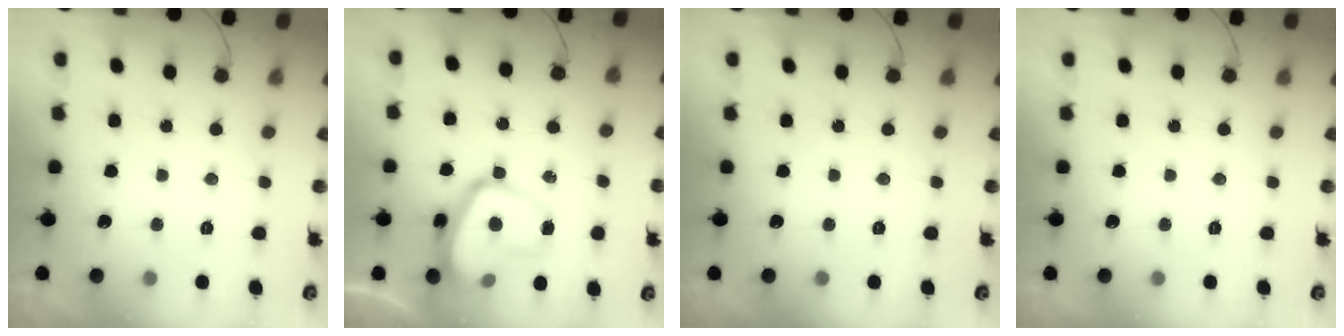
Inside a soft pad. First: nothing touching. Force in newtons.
{"total": 14.8, "press": 14.7, "slide": 1.4}
{"total": 0.0}
{"total": 0.0}